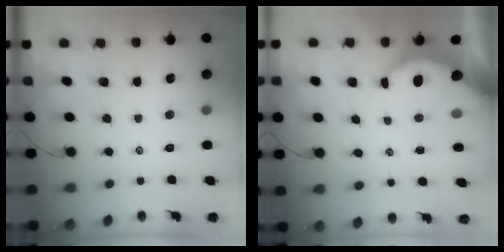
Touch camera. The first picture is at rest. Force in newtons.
{"total": 5.5, "press": 5.5, "slide": 0.7}